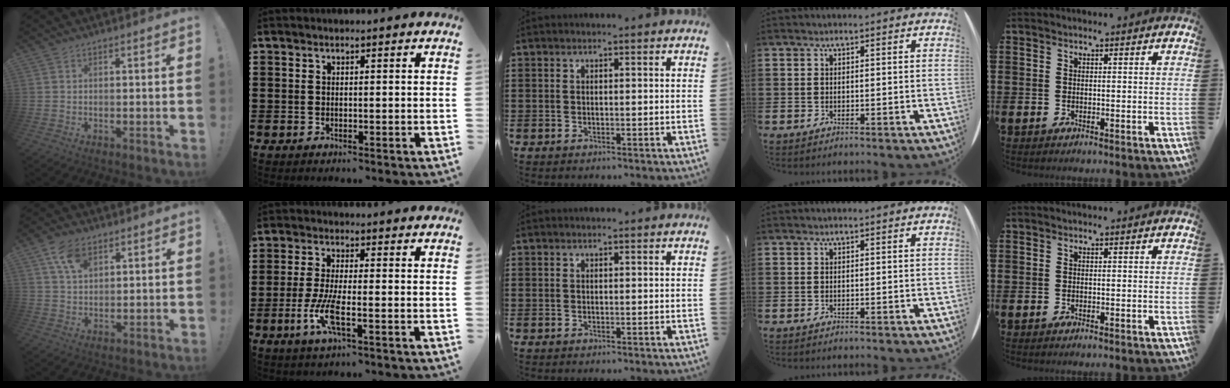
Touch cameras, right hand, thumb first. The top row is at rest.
{"thumb": {"total": 8.0, "force": [4.4, 4.8, 4.7], "torque": [-0.086, -0.008, 0.084]}, "index": {"total": 6.0, "force": [-2.1, 1.3, 5.4], "torque": [-0.123, -0.015, -0.044]}}